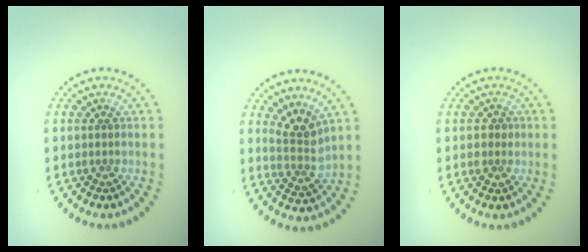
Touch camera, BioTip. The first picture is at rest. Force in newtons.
{"total": 2.9, "press": 2.1, "slide": 2.0}
{"total": 1.4, "press": 1.4, "slide": 0.3}